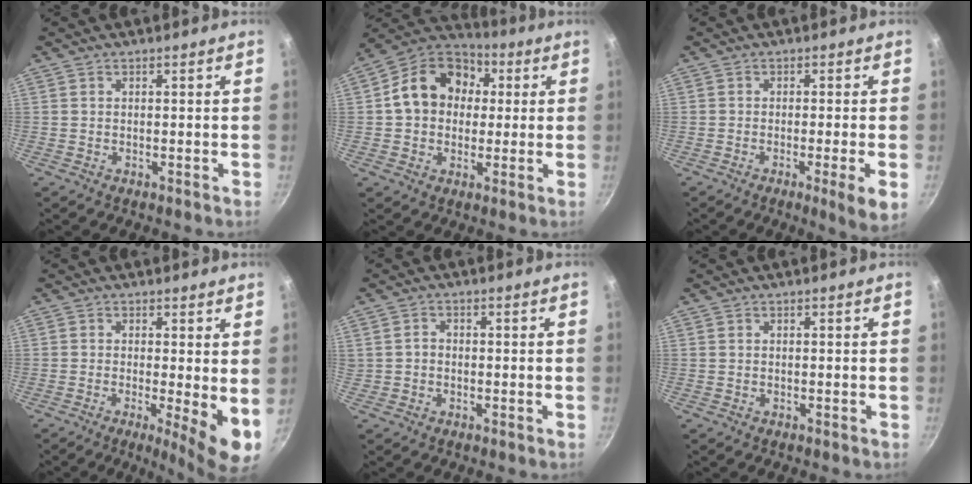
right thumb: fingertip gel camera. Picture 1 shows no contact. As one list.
[{"total": 15.5, "force": [2.5, 12.4, 8.9], "torque": [-0.120, 0.029, 0.025]}, {"total": 5.4, "force": [-1.7, 0.2, 5.2], "torque": [-0.081, 0.000, -0.025]}, {"total": 8.0, "force": [-0.6, 1.7, 7.8], "torque": [-0.102, -0.018, -0.007]}, {"total": 1.9, "force": [-0.3, 1.7, 0.9], "torque": [-0.007, 0.012, -0.005]}, {"total": 0.0}]